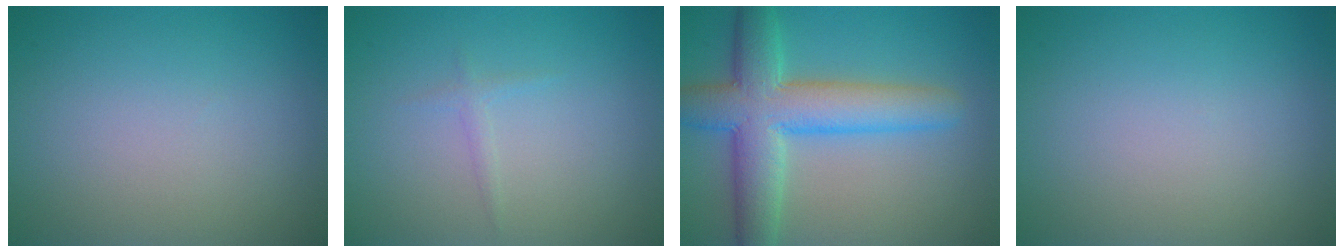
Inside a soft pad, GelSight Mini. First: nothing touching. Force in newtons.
{"total": 0.8, "press": 0.8, "slide": 0.0}
{"total": 8.0, "press": 8.0, "slide": 0.4}
{"total": 0.0}